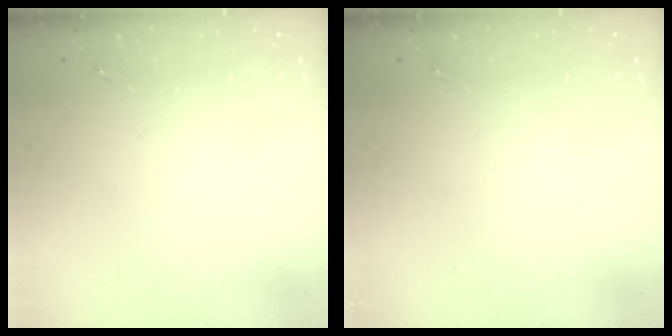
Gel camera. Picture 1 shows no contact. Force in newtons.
{"total": 0.0}